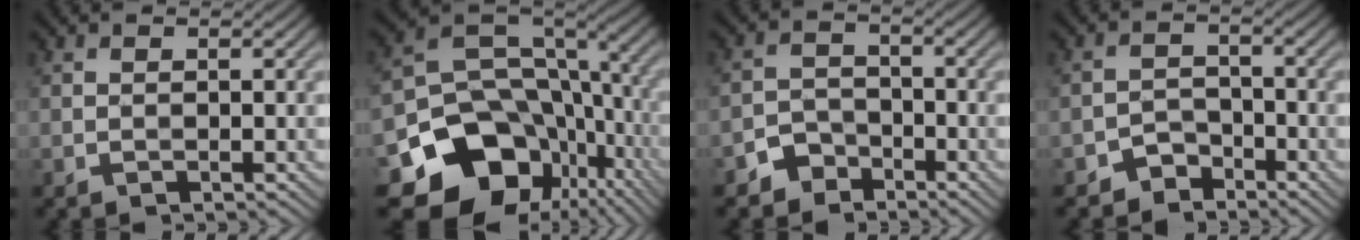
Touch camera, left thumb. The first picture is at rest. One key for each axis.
{"total": 17.9, "fx": -7.3, "fy": 13.9, "fz": 8.6, "tx": -0.191, "ty": -0.035, "tz": -0.098}
{"total": 3.7, "fx": -2.8, "fy": 2.3, "fz": 0.8, "tx": -0.008, "ty": 0.006, "tz": -0.062}
{"total": 3.2, "fx": -2.6, "fy": 1.7, "fz": 0.6, "tx": -0.003, "ty": 0.010, "tz": -0.056}